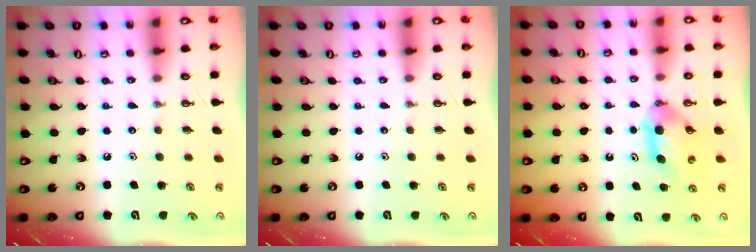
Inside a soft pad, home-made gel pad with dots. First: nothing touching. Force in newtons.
{"total": 0.0}
{"total": 4.7, "press": 4.5, "slide": 1.1}